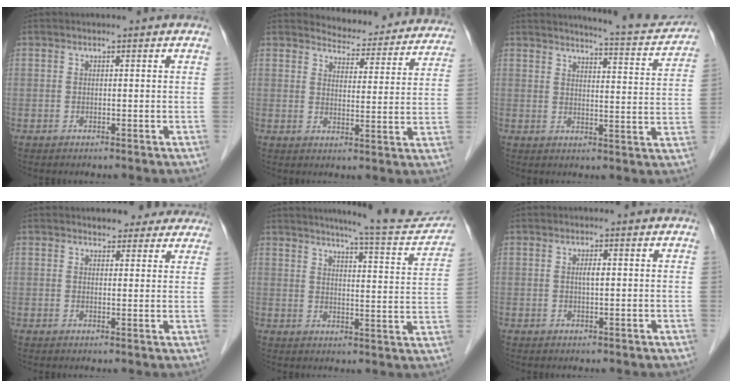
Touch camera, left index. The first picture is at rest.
{"total": 14.3, "force": [13.7, 3.5, 2.2], "torque": [-0.002, -0.037, 0.145]}
{"total": 11.9, "force": [11.5, 0.7, 3.2], "torque": [-0.040, -0.027, 0.129]}
{"total": 5.6, "force": [4.9, 2.4, 1.2], "torque": [0.005, -0.001, 0.048]}
{"total": 14.7, "force": [13.8, 0.3, 5.1], "torque": [-0.065, -0.043, 0.161]}
{"total": 1.2, "force": [0.2, 0.1, 1.2], "torque": [-0.024, 0.001, 0.002]}